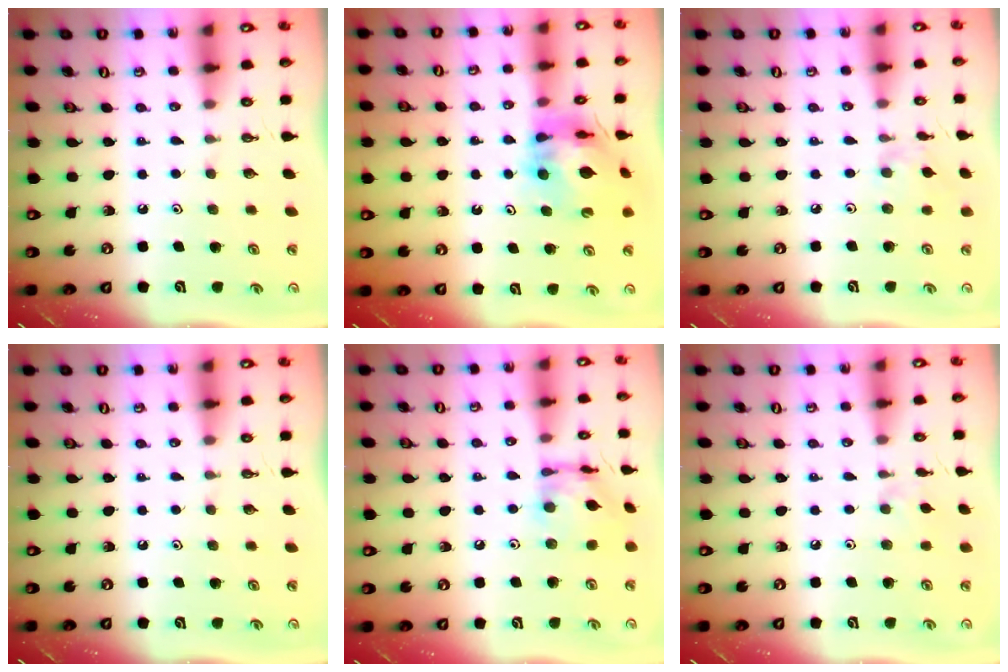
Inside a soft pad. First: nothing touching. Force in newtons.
{"total": 13.0, "press": 12.9, "slide": 1.4}
{"total": 3.0, "press": 2.9, "slide": 0.6}
{"total": 0.0}
{"total": 11.7, "press": 11.7, "slide": 1.0}
{"total": 2.6, "press": 2.5, "slide": 0.5}